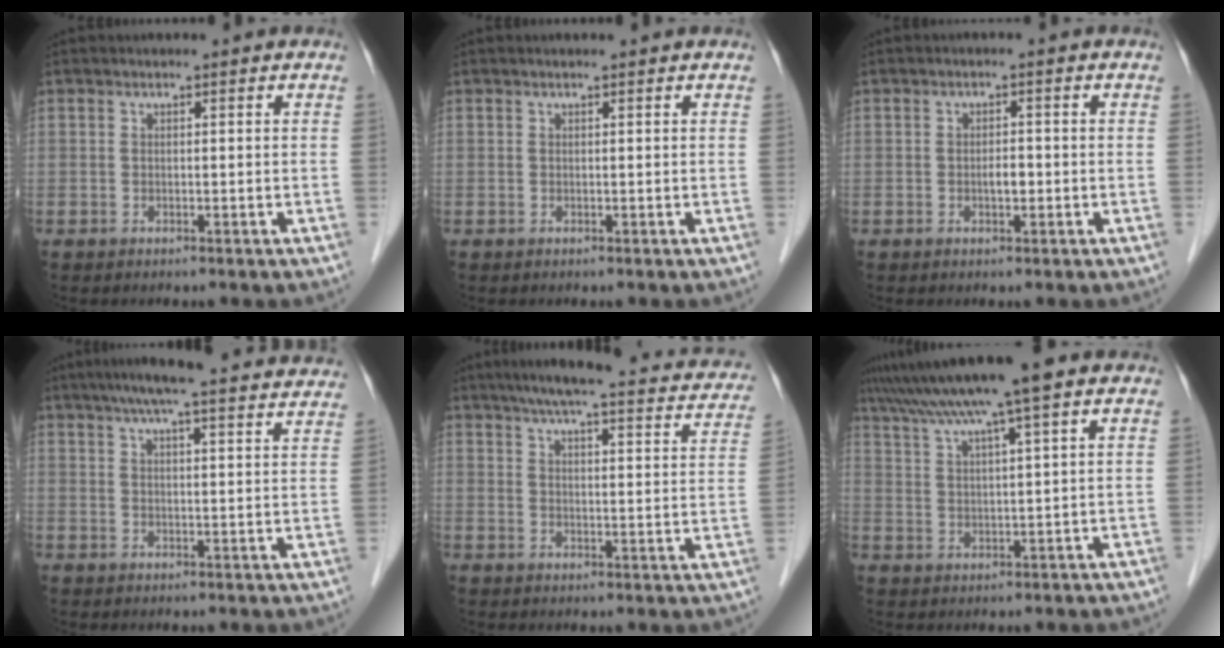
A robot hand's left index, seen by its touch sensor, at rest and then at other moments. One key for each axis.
{"total": 0.8, "fx": 0.7, "fy": 0.0, "fz": 0.3, "tx": -0.007, "ty": 0.007, "tz": 0.011}
{"total": 1.7, "fx": -0.6, "fy": 0.7, "fz": 1.5, "tx": -0.028, "ty": 0.001, "tz": -0.009}
{"total": 23.6, "fx": 21.5, "fy": 1.3, "fz": 9.6, "tx": -0.141, "ty": 0.000, "tz": 0.264}
{"total": 23.5, "fx": 20.1, "fy": 3.7, "fz": 11.6, "tx": -0.160, "ty": 0.006, "tz": 0.236}
{"total": 10.7, "fx": 8.1, "fy": -1.3, "fz": 6.8, "tx": -0.124, "ty": 0.024, "tz": 0.126}